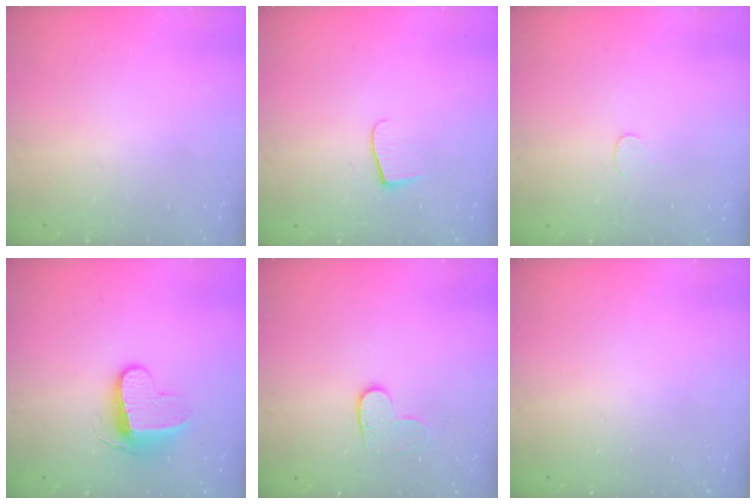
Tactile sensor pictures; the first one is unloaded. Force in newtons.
{"total": 5.9, "press": 5.9, "slide": 0.4}
{"total": 3.5, "press": 3.5, "slide": 0.3}
{"total": 9.4, "press": 9.4, "slide": 0.5}
{"total": 4.0, "press": 4.0, "slide": 0.4}
{"total": 0.0}